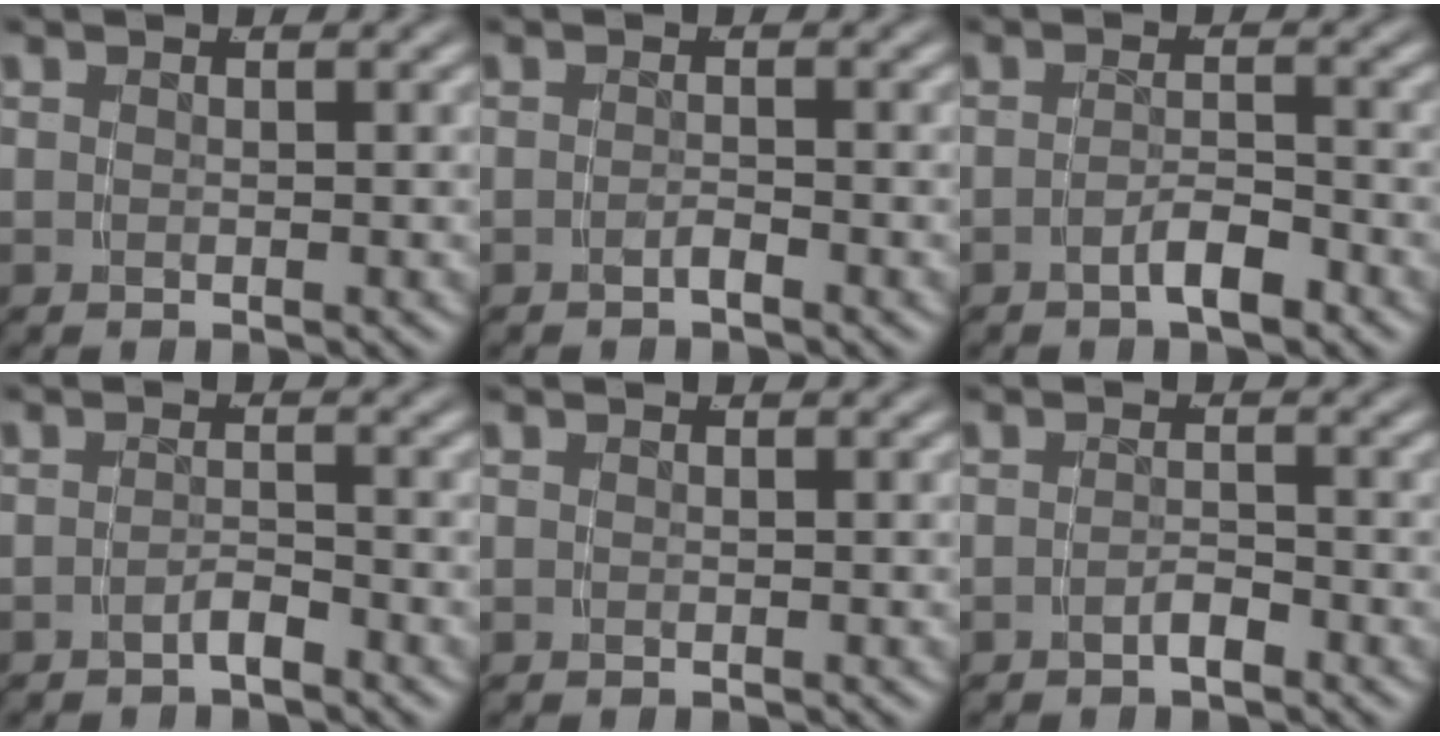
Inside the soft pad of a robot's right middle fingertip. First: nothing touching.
{"total": 1.1, "force": [-1.0, -0.4, 0.4], "torque": [-0.004, 0.003, -0.020]}
{"total": 2.4, "force": [-2.0, -0.1, 1.4], "torque": [-0.016, -0.002, -0.034]}
{"total": 1.7, "force": [-1.6, -0.2, 0.6], "torque": [-0.003, 0.002, -0.031]}
{"total": 0.0}
{"total": 1.5, "force": [-1.3, -0.1, 0.7], "torque": [-0.004, 0.003, -0.026]}